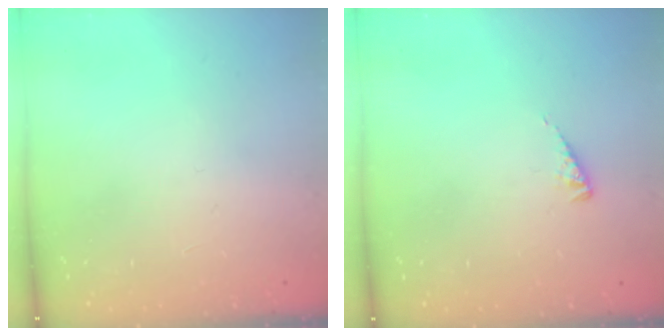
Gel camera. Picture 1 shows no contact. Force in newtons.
{"total": 2.7, "press": 2.7, "slide": 0.3}